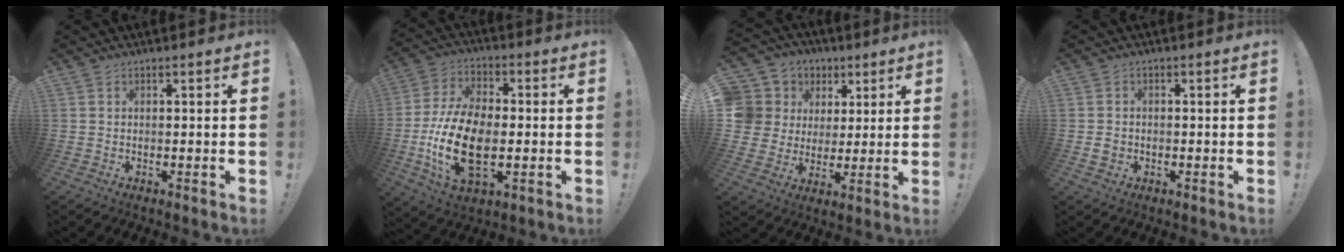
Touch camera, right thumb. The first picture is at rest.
{"total": 19.5, "force": [-4.1, 11.4, 15.2], "torque": [-0.299, 0.010, -0.065]}
{"total": 11.3, "force": [3.7, 10.1, 3.3], "torque": [-0.058, -0.013, 0.088]}
{"total": 2.7, "force": [-0.6, 2.3, 1.4], "torque": [-0.022, 0.008, -0.009]}